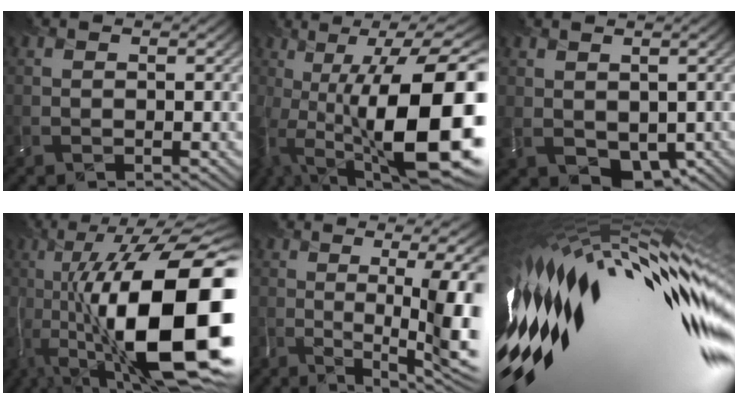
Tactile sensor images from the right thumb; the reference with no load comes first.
{"total": 18.6, "force": [-3.2, 6.2, 17.2], "torque": [-0.242, 0.000, -0.058]}
{"total": 5.6, "force": [-0.1, 4.3, 3.7], "torque": [-0.087, -0.024, 0.011]}
{"total": 21.1, "force": [-3.8, 7.6, 19.3], "torque": [-0.316, -0.004, -0.059]}
{"total": 12.0, "force": [-2.3, 2.9, 11.4], "torque": [-0.123, -0.005, -0.030]}
{"total": 21.3, "force": [-0.7, 6.4, 20.3], "torque": [-0.358, -0.022, -0.025]}